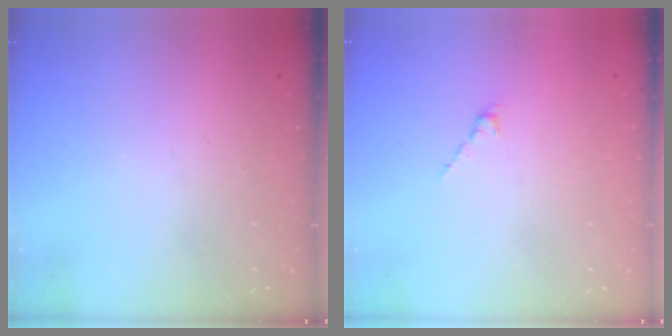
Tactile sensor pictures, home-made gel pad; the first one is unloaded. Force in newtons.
{"total": 1.3, "press": 1.2, "slide": 0.5}